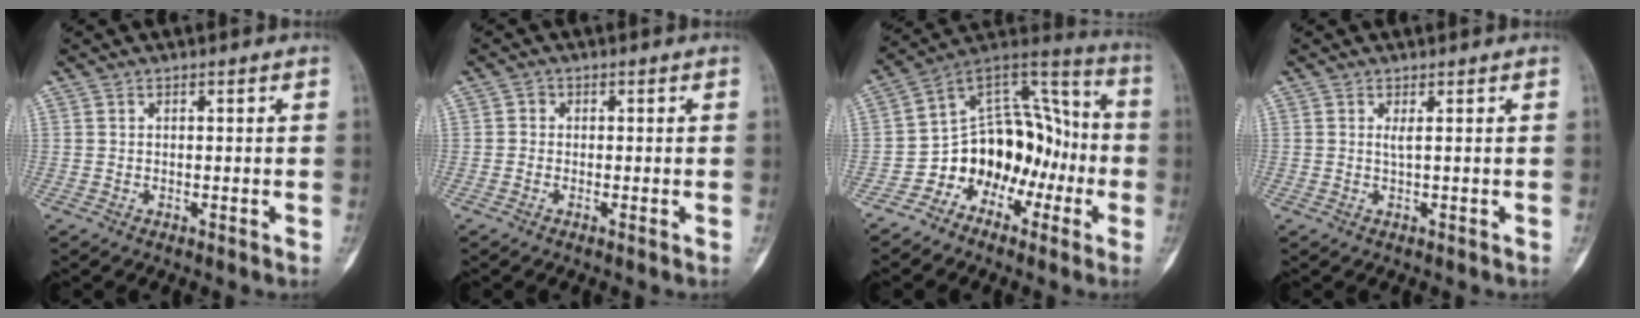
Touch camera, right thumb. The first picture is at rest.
{"total": 0.8, "force": [-0.3, 0.6, 0.5], "torque": [-0.002, 0.002, -0.011]}
{"total": 15.8, "force": [-5.9, 11.7, 8.8], "torque": [-0.069, 0.106, -0.105]}
{"total": 0.9, "force": [0.2, -0.3, 0.9], "torque": [-0.024, -0.003, 0.004]}